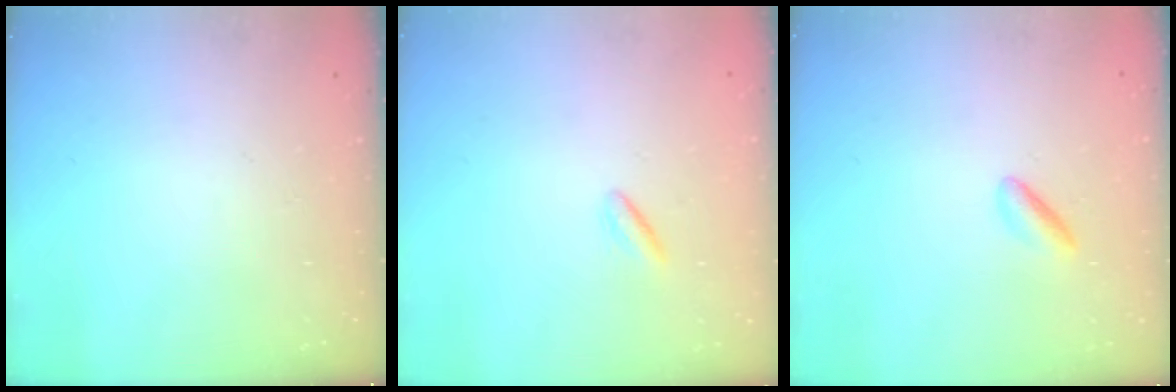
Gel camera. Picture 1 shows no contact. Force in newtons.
{"total": 0.9, "press": 0.7, "slide": 0.6}
{"total": 2.0, "press": 1.8, "slide": 0.8}